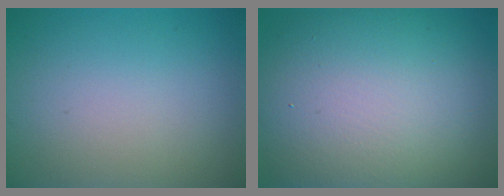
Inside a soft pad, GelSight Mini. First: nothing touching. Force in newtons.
{"total": 14.9, "press": 14.9, "slide": 0.8}